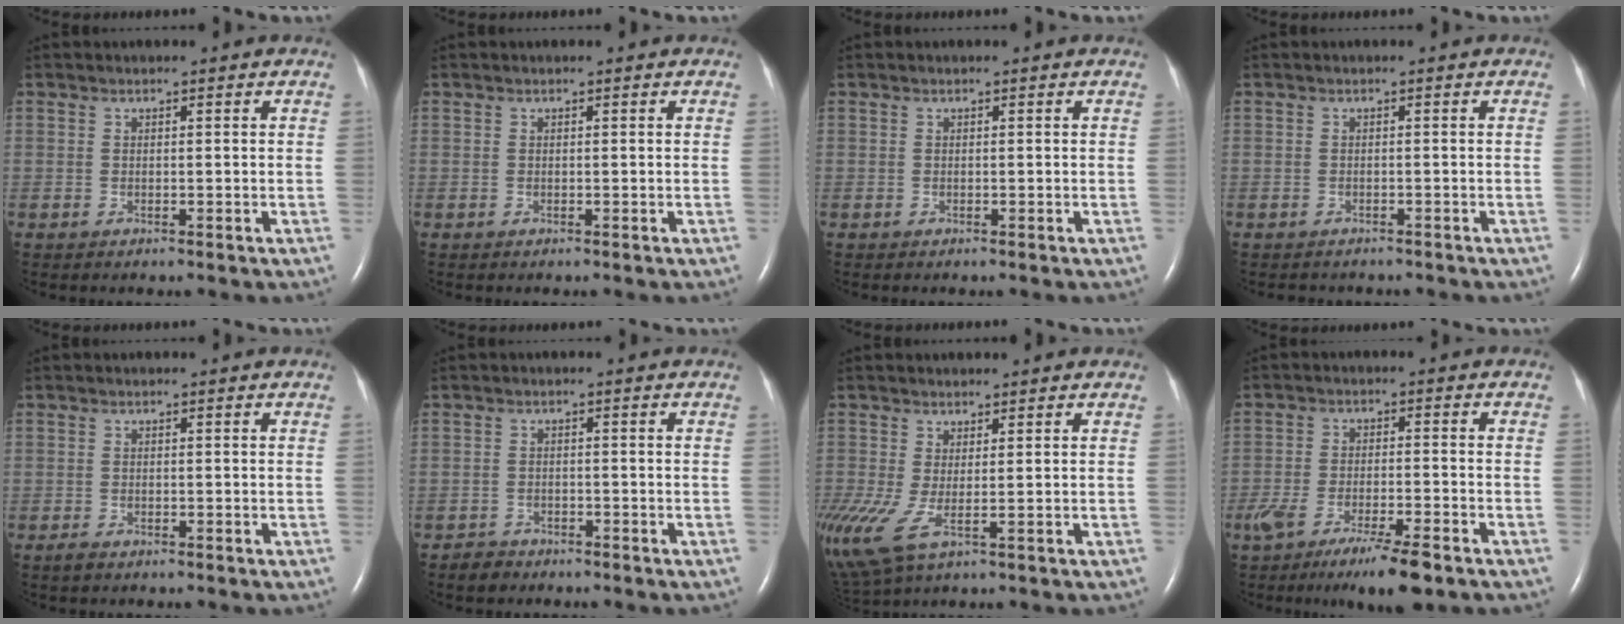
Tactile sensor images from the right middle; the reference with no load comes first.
{"total": 0.0}
{"total": 0.0}
{"total": 3.1, "force": [-2.7, 1.2, 0.7], "torque": [-0.012, -0.003, -0.031]}
{"total": 0.9, "force": [-0.7, 0.4, 0.5], "torque": [-0.015, -0.002, -0.011]}
{"total": 1.9, "force": [-1.6, 1.0, -0.2], "torque": [-0.007, 0.002, -0.028]}
{"total": 8.5, "force": [-1.7, 3.2, 7.7], "torque": [-0.191, -0.013, -0.018]}
{"total": 9.7, "force": [-6.6, 1.2, 7.0], "torque": [-0.118, -0.022, -0.104]}